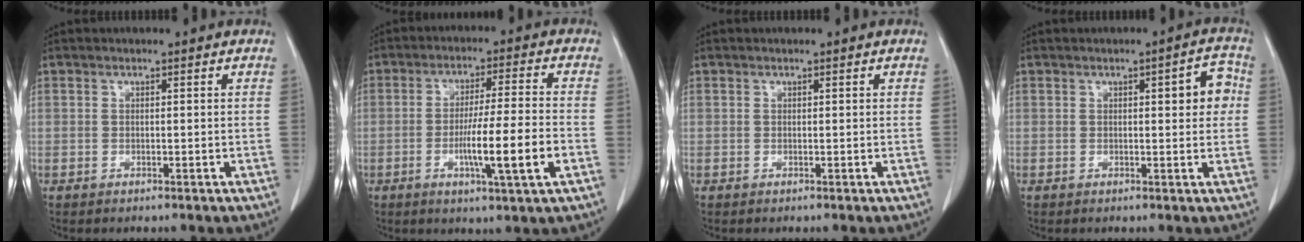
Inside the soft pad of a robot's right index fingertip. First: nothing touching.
{"total": 10.4, "force": [-3.1, -0.4, 9.9], "torque": [-0.169, -0.011, -0.056]}
{"total": 0.0}
{"total": 4.6, "force": [0.8, 1.3, 4.3], "torque": [-0.049, 0.012, 0.006]}